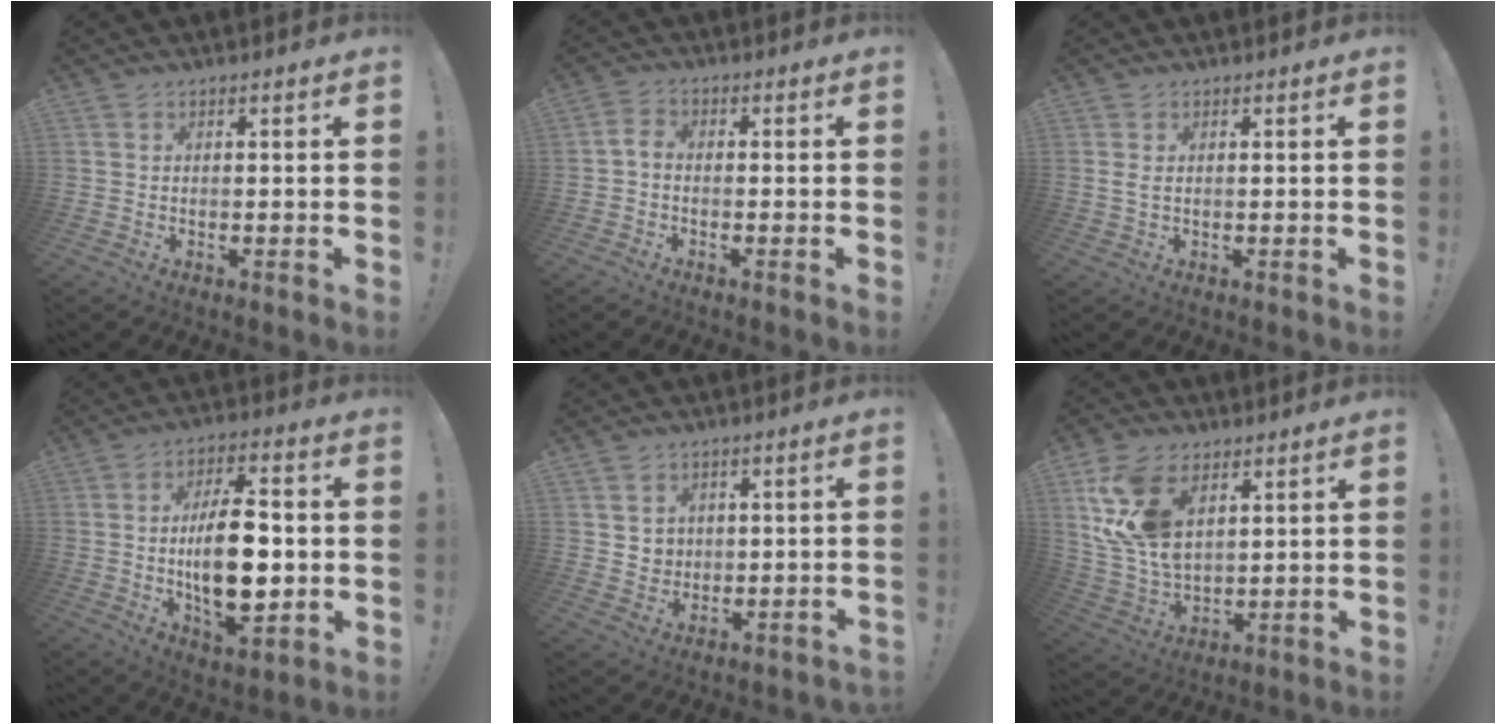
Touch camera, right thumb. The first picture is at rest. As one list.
[{"total": 2.9, "force": [-1.2, 1.7, 2.0], "torque": [-0.042, 0.008, -0.023]}, {"total": 1.6, "force": [0.5, 0.5, 1.4], "torque": [-0.021, -0.002, 0.008]}, {"total": 17.3, "force": [-1.0, 8.1, 15.2], "torque": [-0.264, -0.003, -0.019]}, {"total": 4.7, "force": [1.2, 4.4, 0.8], "torque": [-0.012, -0.004, 0.028]}, {"total": 16.4, "force": [7.0, 10.1, 10.9], "torque": [-0.219, -0.025, 0.132]}]